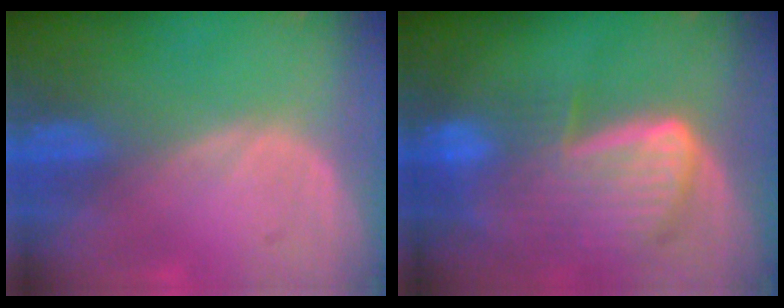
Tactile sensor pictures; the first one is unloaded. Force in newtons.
{"total": 9.1, "press": 8.0, "slide": 4.4}